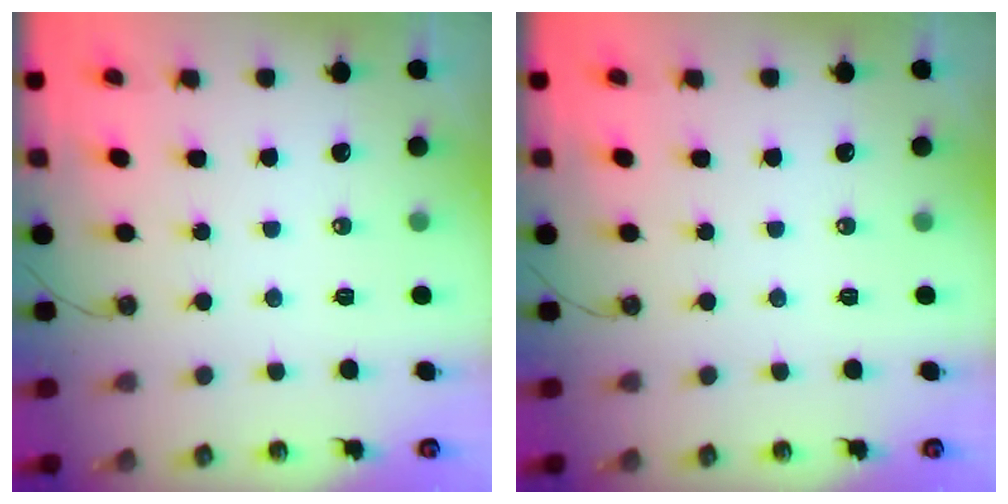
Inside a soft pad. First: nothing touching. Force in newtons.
{"total": 0.0}